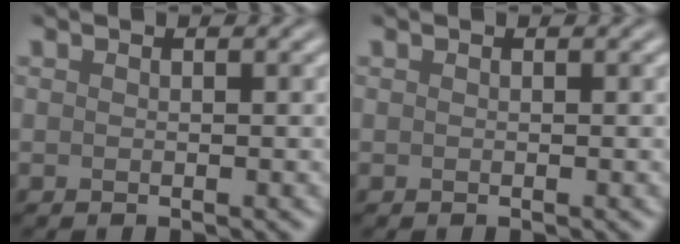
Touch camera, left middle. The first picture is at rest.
{"total": 0.0}